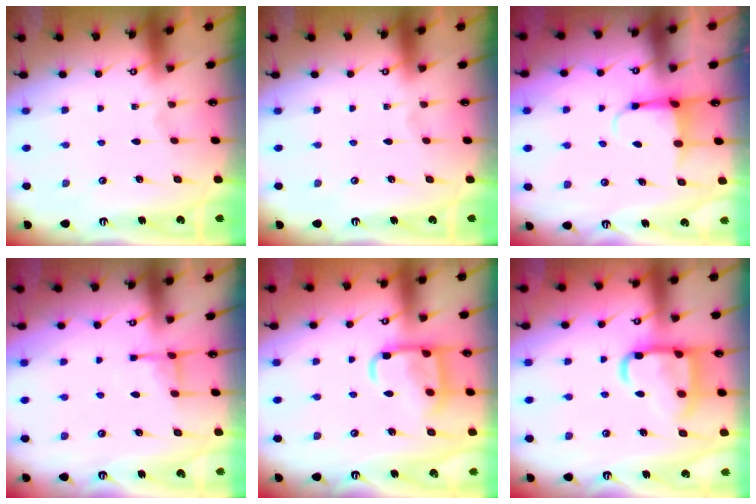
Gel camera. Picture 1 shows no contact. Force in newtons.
{"total": 0.0}
{"total": 4.0, "press": 3.9, "slide": 1.1}
{"total": 4.9, "press": 4.8, "slide": 0.9}
{"total": 12.6, "press": 12.6, "slide": 0.9}
{"total": 16.8, "press": 16.7, "slide": 1.6}